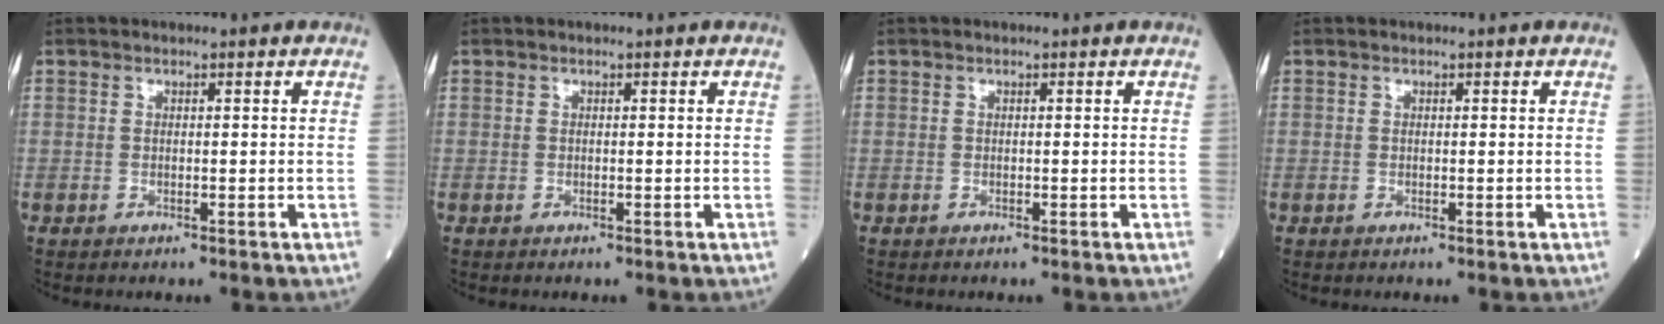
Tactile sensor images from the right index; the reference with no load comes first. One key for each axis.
{"total": 0.0}
{"total": 0.0}
{"total": 0.0}